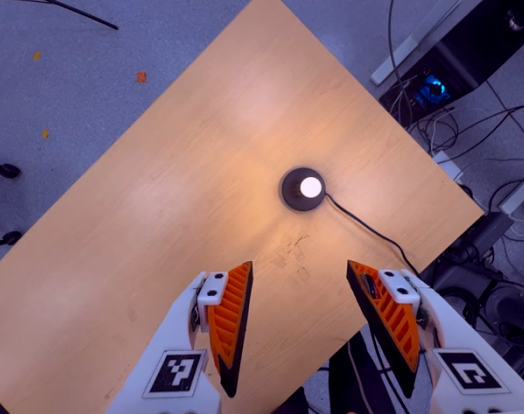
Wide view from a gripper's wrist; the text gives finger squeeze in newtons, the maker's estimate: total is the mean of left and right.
{"total": 0.0}